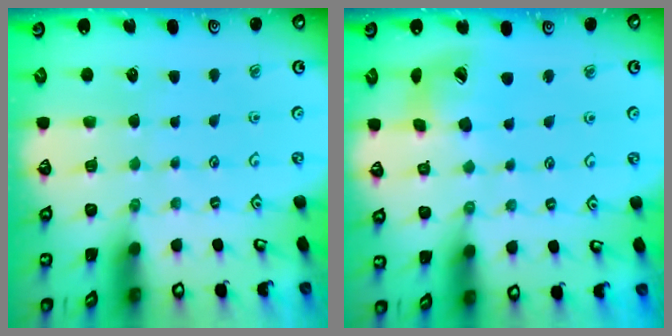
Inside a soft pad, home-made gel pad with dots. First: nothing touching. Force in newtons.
{"total": 13.2, "press": 13.2, "slide": 1.5}